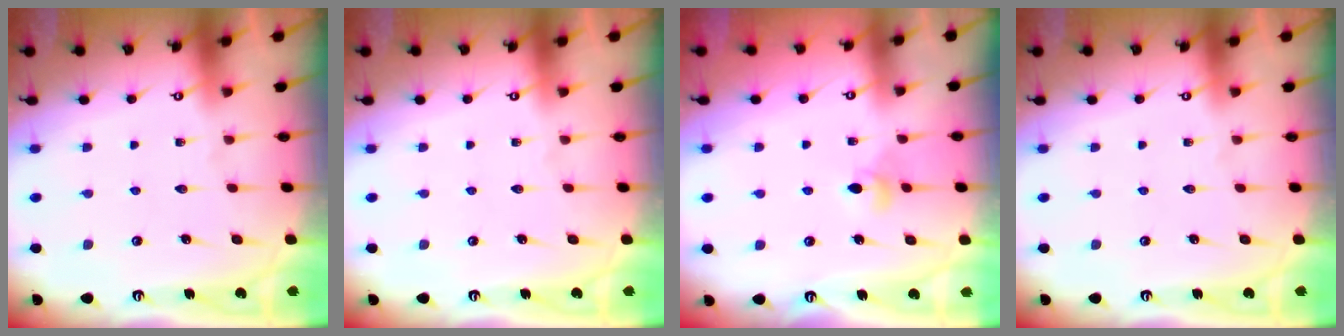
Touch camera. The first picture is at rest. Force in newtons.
{"total": 0.0}
{"total": 4.6, "press": 4.4, "slide": 1.1}
{"total": 0.0}